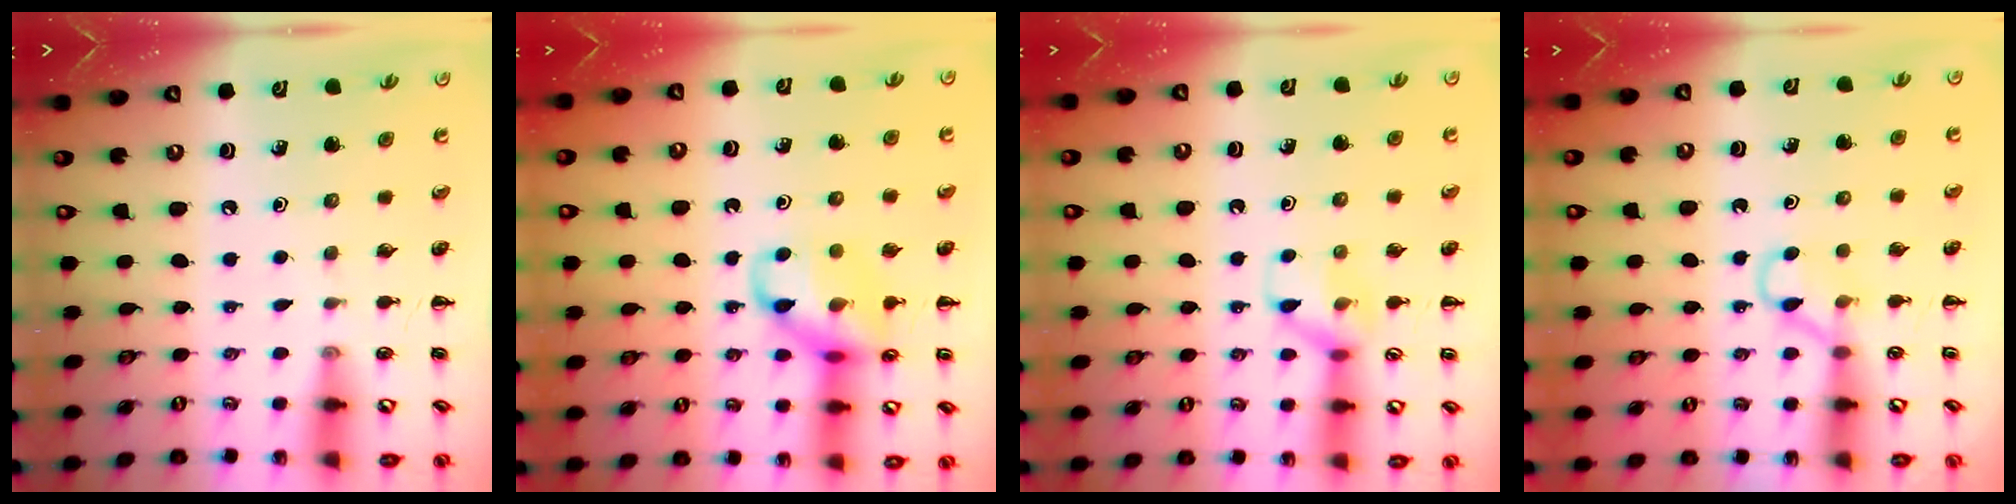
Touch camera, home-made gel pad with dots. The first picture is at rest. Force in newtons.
{"total": 11.7, "press": 11.7, "slide": 0.7}
{"total": 8.6, "press": 8.6, "slide": 0.6}
{"total": 3.9, "press": 3.7, "slide": 1.2}